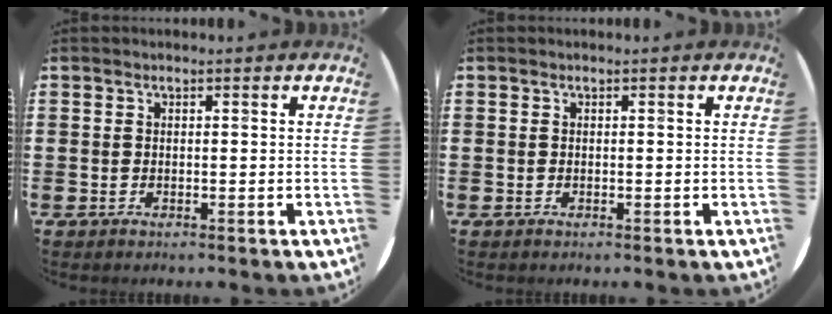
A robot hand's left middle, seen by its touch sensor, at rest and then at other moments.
{"total": 0.0}